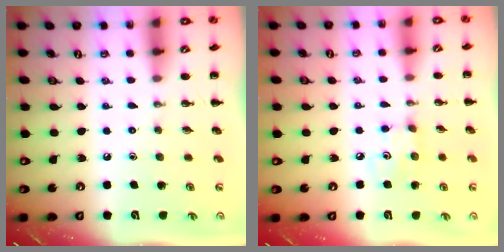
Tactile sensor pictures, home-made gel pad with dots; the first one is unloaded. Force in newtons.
{"total": 3.1, "press": 3.0, "slide": 0.6}